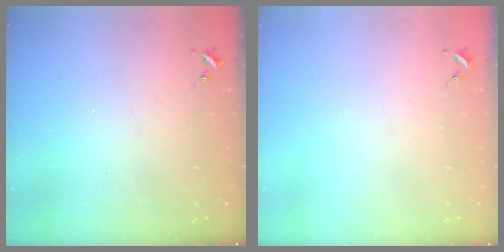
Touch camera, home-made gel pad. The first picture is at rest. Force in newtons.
{"total": 0.0}